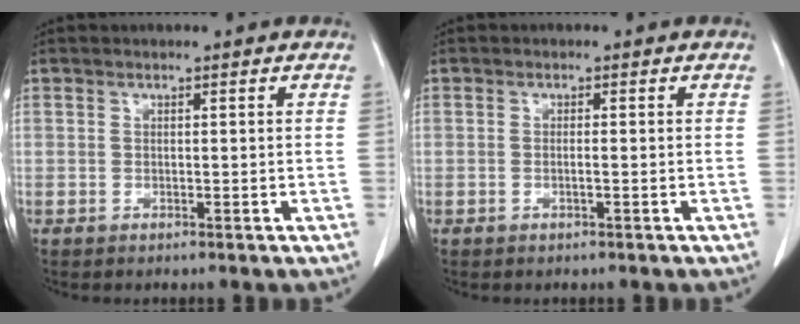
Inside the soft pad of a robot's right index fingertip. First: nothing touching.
{"total": 0.7, "force": [-0.1, 0.0, 0.7], "torque": [-0.012, 0.001, -0.001]}